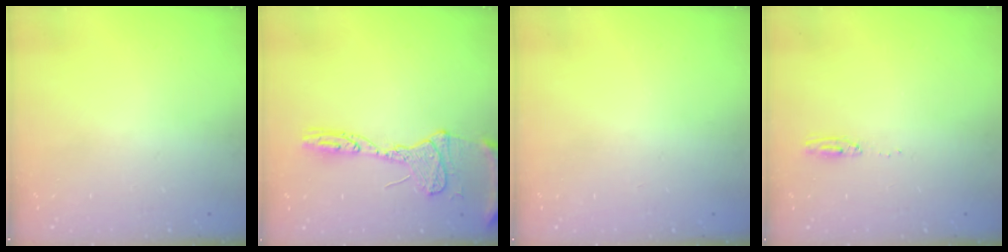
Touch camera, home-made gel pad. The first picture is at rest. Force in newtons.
{"total": 15.5, "press": 15.4, "slide": 1.2}
{"total": 0.0}
{"total": 4.6, "press": 4.4, "slide": 1.3}